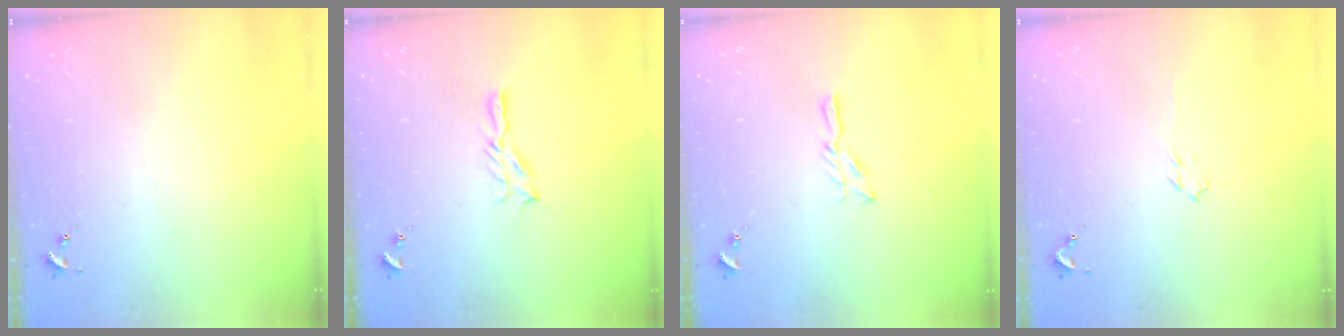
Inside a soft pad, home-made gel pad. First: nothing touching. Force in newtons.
{"total": 4.7, "press": 4.7, "slide": 0.5}
{"total": 5.1, "press": 5.1, "slide": 0.5}
{"total": 3.9, "press": 3.9, "slide": 0.6}